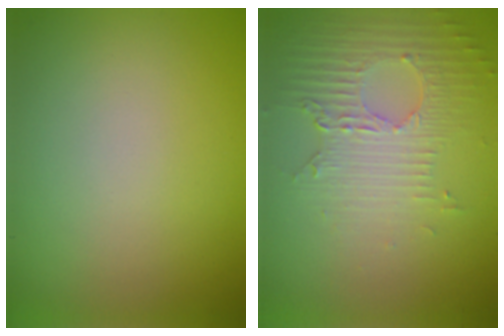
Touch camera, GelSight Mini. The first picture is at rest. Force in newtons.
{"total": 3.9, "press": 2.9, "slide": 2.6}